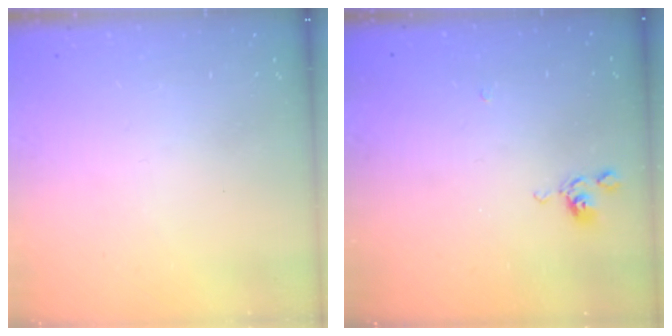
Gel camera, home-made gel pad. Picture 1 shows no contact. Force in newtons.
{"total": 2.9, "press": 2.9, "slide": 0.4}